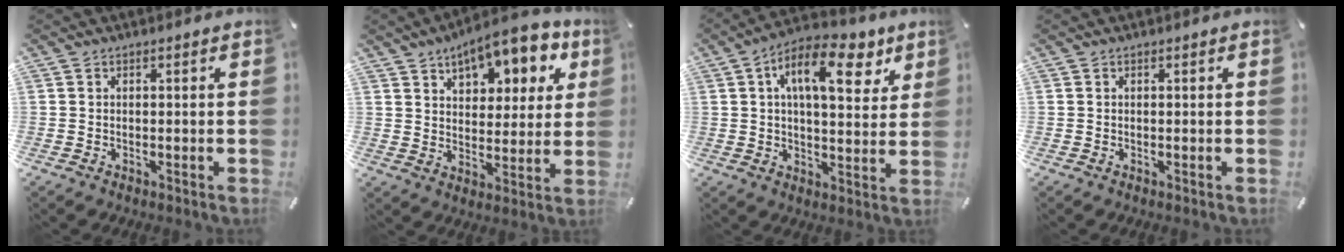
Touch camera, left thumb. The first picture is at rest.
{"total": 12.7, "force": [8.5, 6.6, 6.7], "torque": [-0.096, -0.047, 0.147]}
{"total": 15.2, "force": [6.6, 7.2, 11.5], "torque": [-0.172, -0.020, 0.106]}
{"total": 0.0}